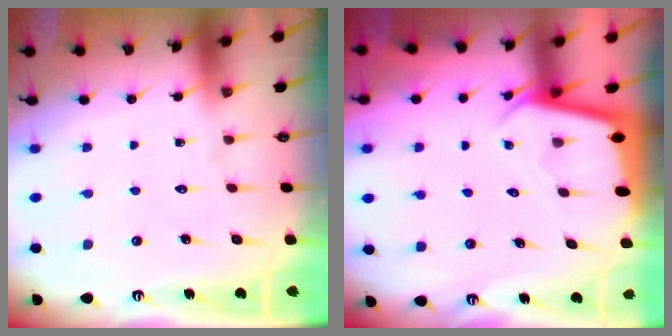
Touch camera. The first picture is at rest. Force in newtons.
{"total": 2.3, "press": 2.3, "slide": 0.1}